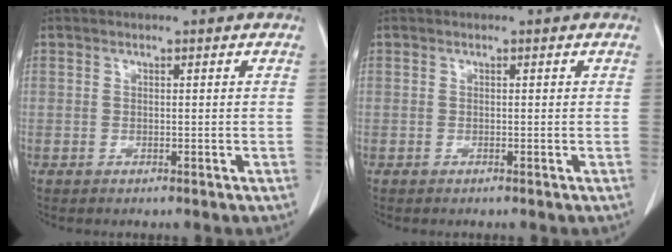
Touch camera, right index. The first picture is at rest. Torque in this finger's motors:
{"motor_torque": [-0.04, 0.03, -0.01, 0.00]}